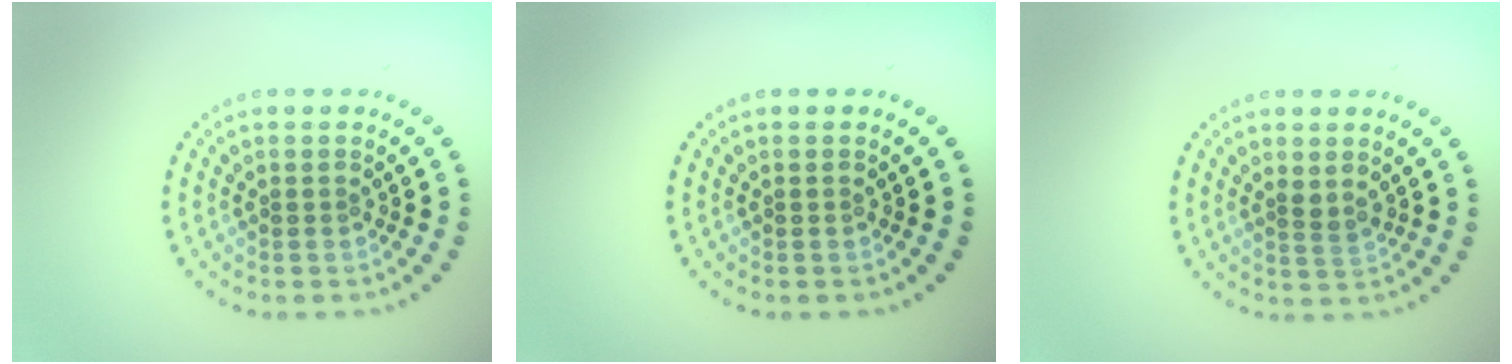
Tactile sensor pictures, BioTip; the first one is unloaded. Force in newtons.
{"total": 0.0}
{"total": 1.2, "press": 1.0, "slide": 0.7}